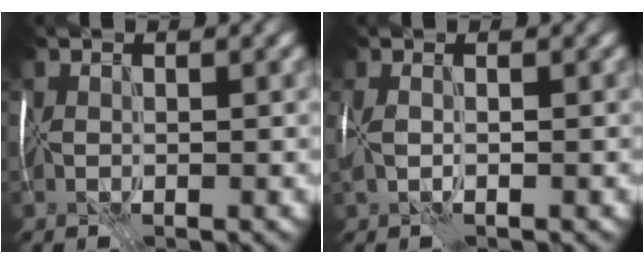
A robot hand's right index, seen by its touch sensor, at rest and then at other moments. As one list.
[{"total": 2.8, "force": [-0.1, 1.5, 2.4], "torque": [-0.056, -0.001, -0.003]}]